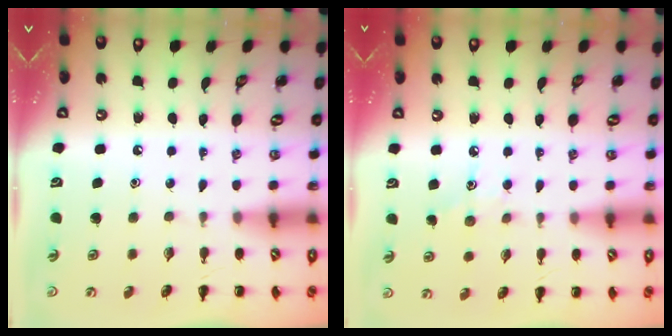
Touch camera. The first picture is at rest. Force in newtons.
{"total": 4.4, "press": 4.1, "slide": 1.6}